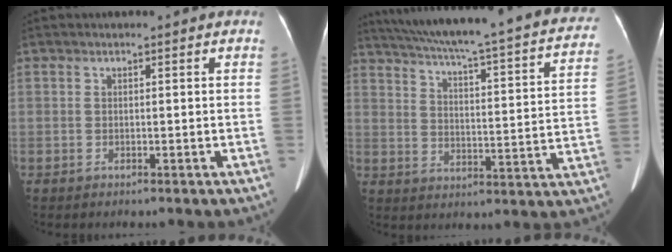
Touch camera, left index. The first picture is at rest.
{"total": 30.7, "force": [26.4, 3.6, 15.2], "torque": [-0.237, -0.044, 0.326]}